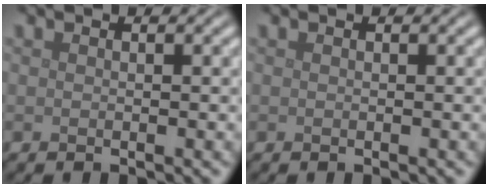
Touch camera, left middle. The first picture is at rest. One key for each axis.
{"total": 0.0}